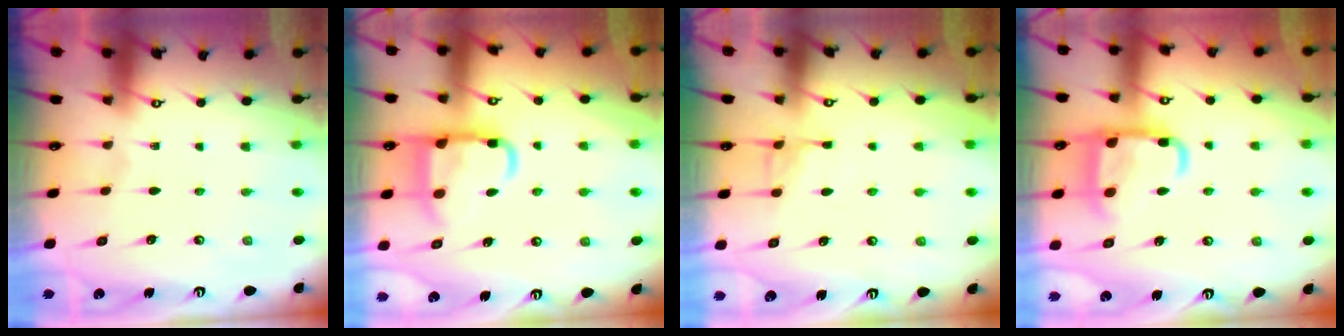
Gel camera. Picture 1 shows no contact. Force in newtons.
{"total": 12.0, "press": 11.9, "slide": 1.8}
{"total": 6.2, "press": 6.2, "slide": 0.5}
{"total": 14.8, "press": 14.7, "slide": 1.4}